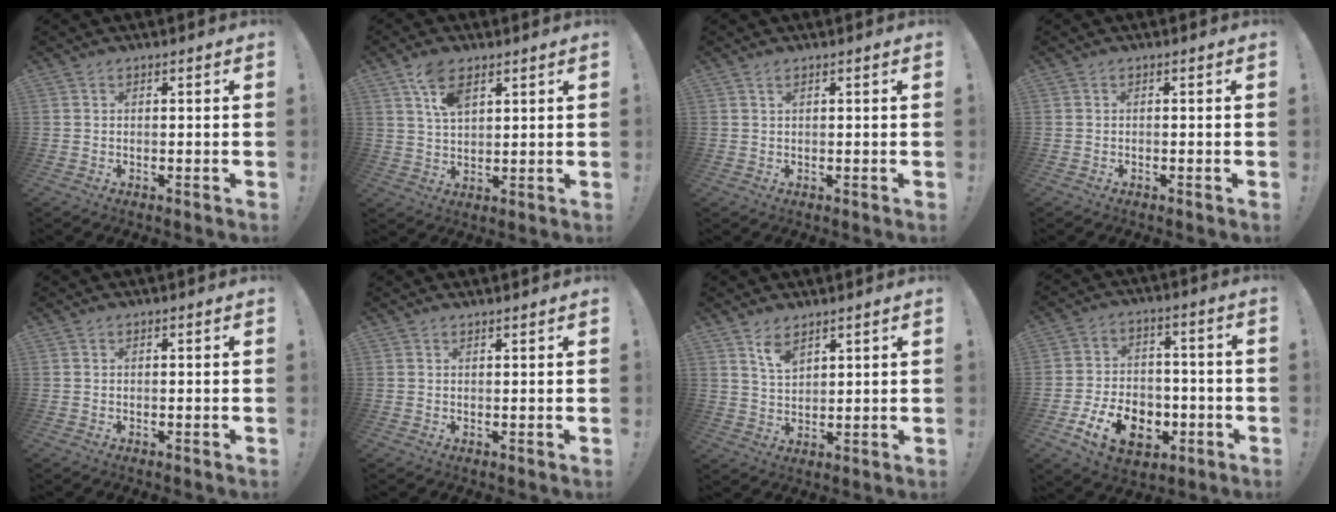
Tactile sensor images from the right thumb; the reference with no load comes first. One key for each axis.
{"total": 7.9, "fx": 4.5, "fy": 3.9, "fz": 5.2, "tx": -0.095, "ty": -0.009, "tz": 0.083}
{"total": 1.0, "fx": 0.5, "fy": 0.3, "fz": 0.7, "tx": -0.015, "ty": 0.002, "tz": 0.010}
{"total": 0.0}
{"total": 0.0}
{"total": 0.9, "fx": 0.9, "fy": -0.2, "fz": 0.2, "tx": 0.011, "ty": -0.008, "tz": 0.014}
{"total": 6.0, "fx": 4.4, "fy": 2.9, "fz": 2.9, "tx": -0.046, "ty": -0.028, "tz": 0.077}
{"total": 14.6, "fx": -6.3, "fy": 9.8, "fz": 8.8, "tx": -0.146, "ty": 0.044, "tz": -0.104}